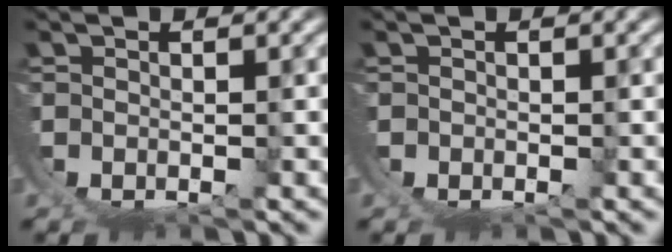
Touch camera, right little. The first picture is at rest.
{"total": 0.7, "force": [0.0, 0.7, -0.1], "torque": [-0.002, 0.001, -0.002]}